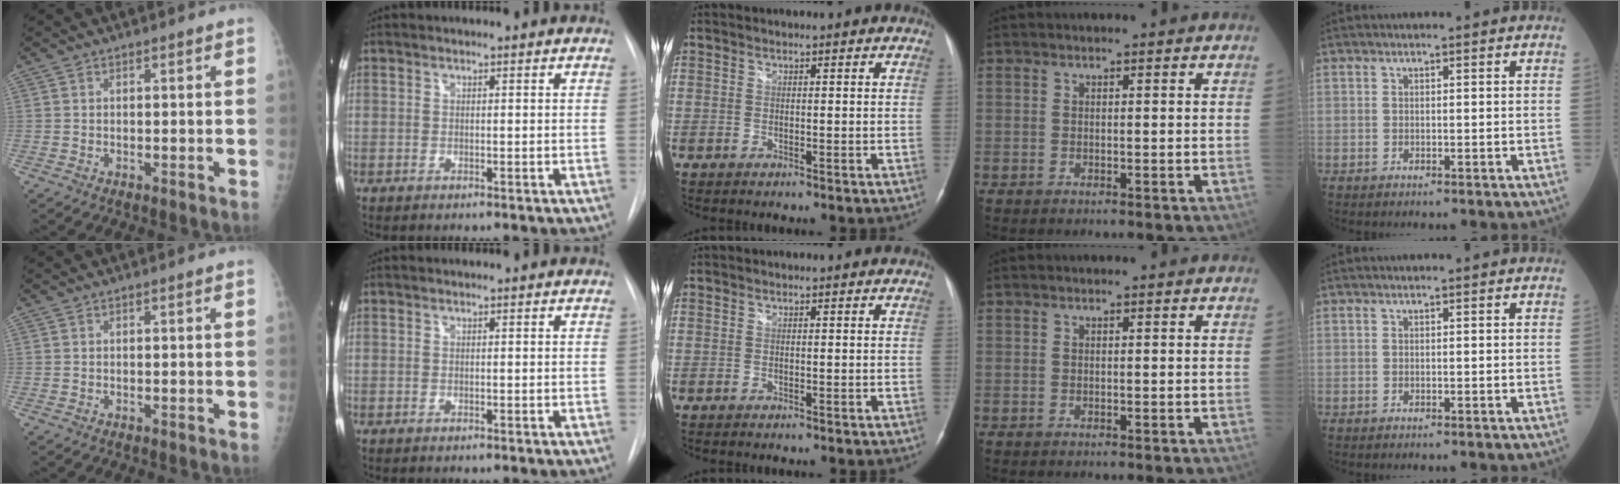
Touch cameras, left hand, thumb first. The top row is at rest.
{}